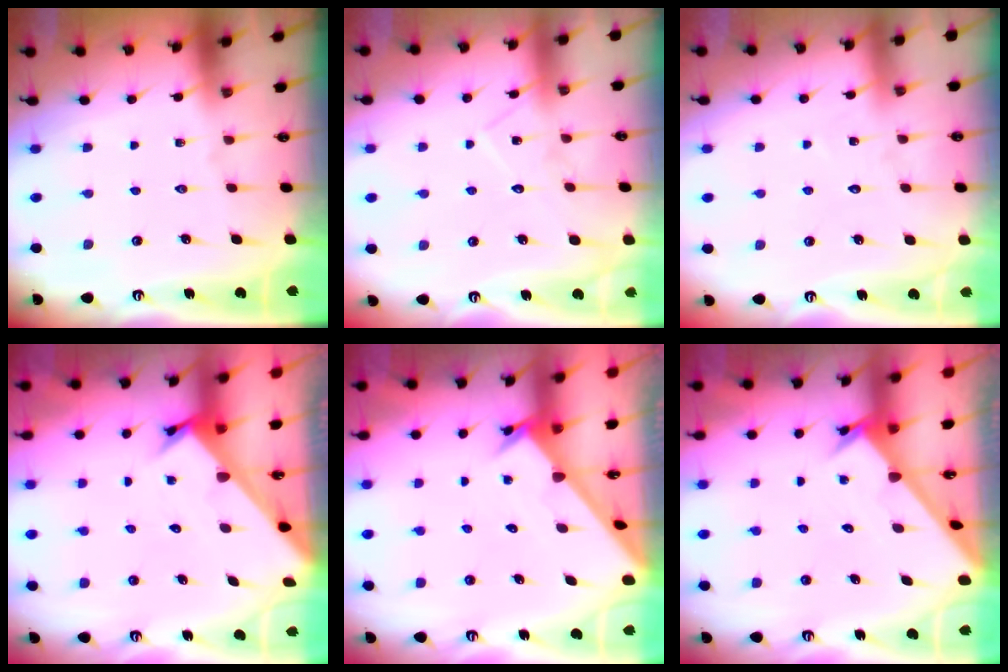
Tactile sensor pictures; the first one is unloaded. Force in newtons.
{"total": 9.7, "press": 9.7, "slide": 0.7}
{"total": 4.1, "press": 4.1, "slide": 0.5}
{"total": 2.6, "press": 2.6, "slide": 0.2}
{"total": 2.4, "press": 2.4, "slide": 0.2}
{"total": 2.4, "press": 2.4, "slide": 0.2}